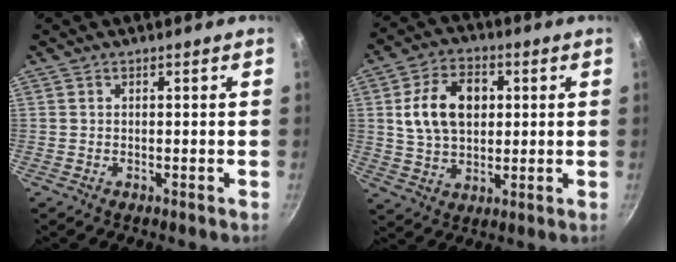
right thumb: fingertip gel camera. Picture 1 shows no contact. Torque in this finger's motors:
{"motor_torque": [-0.77, 1.20, 0.52, -0.54, 0.28]}